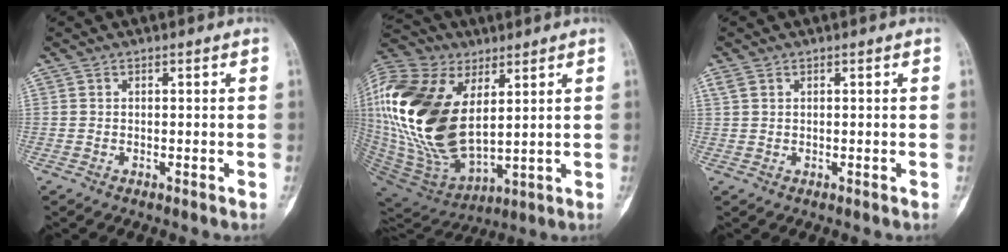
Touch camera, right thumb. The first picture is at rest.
{"total": 28.1, "force": [6.5, 15.9, 22.3], "torque": [-0.489, -0.025, 0.130]}
{"total": 1.5, "force": [0.8, 0.9, 0.9], "torque": [-0.025, 0.009, 0.022]}